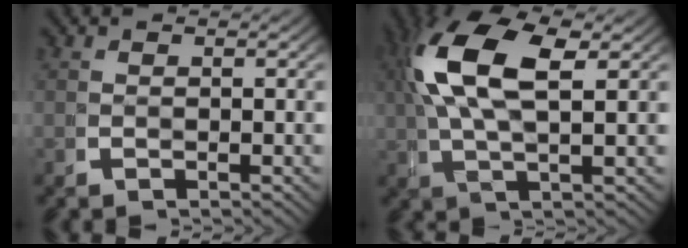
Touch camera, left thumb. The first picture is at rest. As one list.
[{"total": 9.0, "force": [3.1, 3.9, 7.4], "torque": [-0.148, 0.011, 0.056]}]